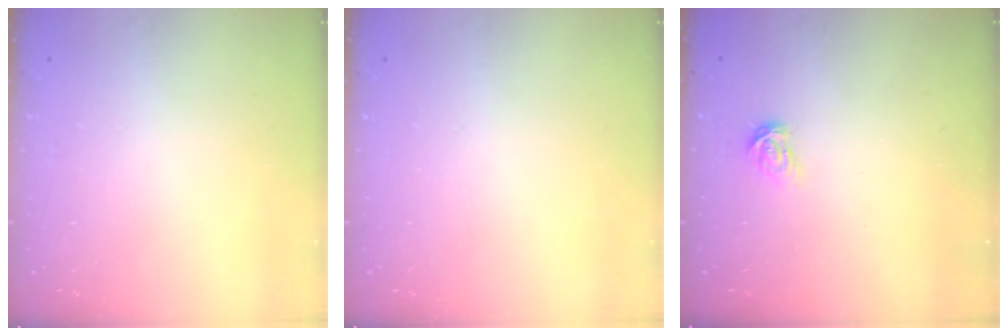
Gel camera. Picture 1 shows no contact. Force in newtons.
{"total": 0.0}
{"total": 3.8, "press": 3.8, "slide": 0.4}